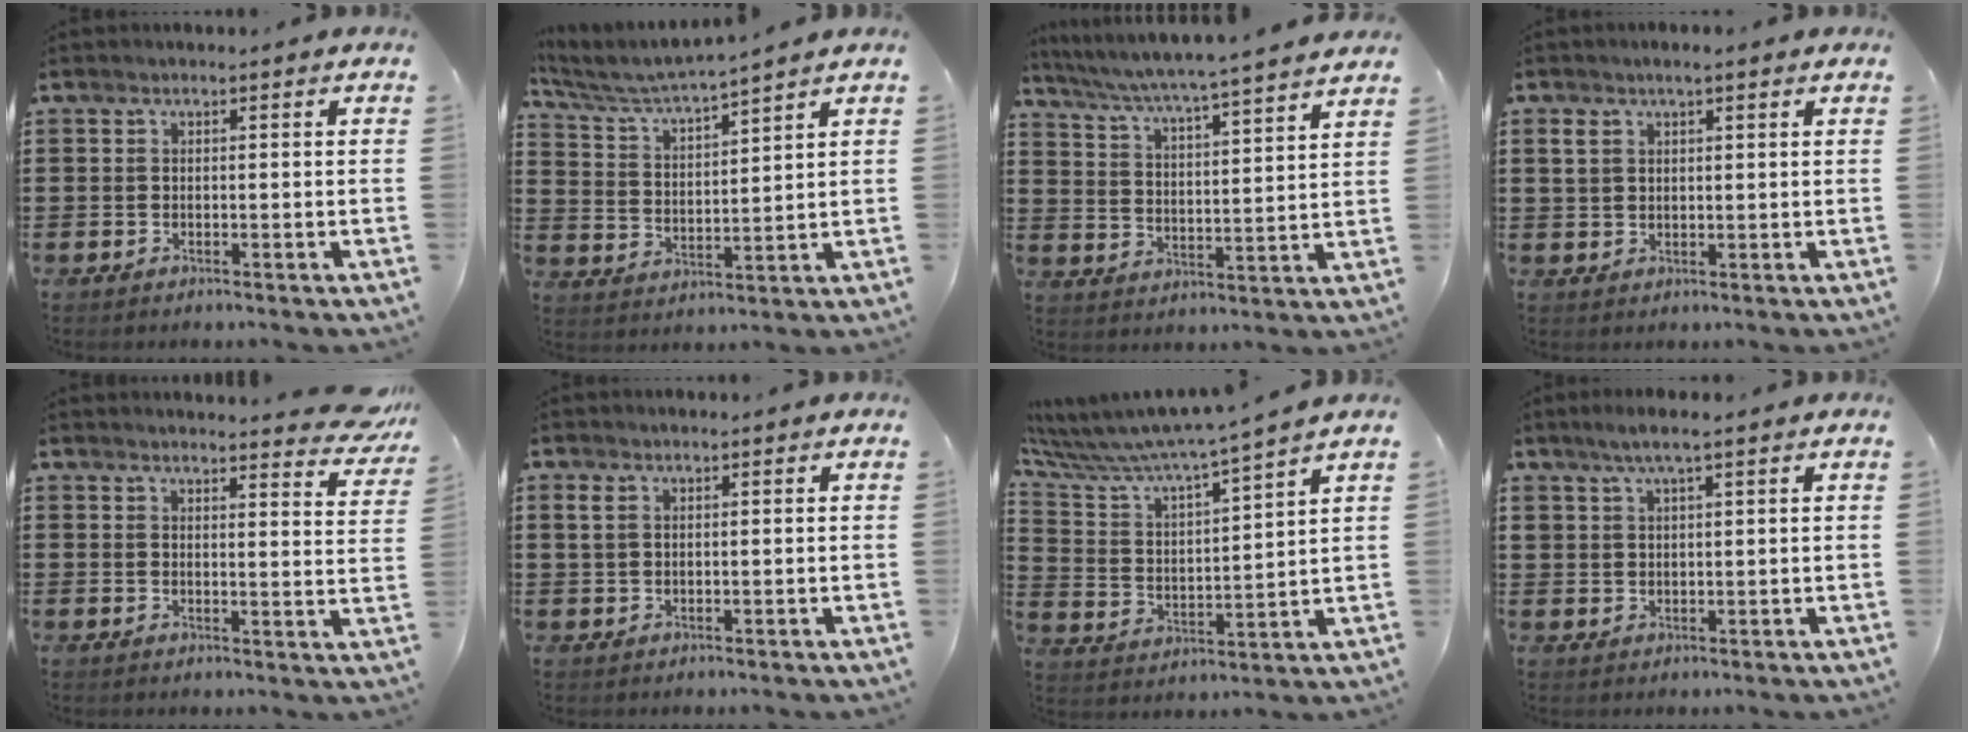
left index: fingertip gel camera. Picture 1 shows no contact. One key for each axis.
{"total": 4.4, "fx": 4.1, "fy": -0.4, "fz": 1.5, "tx": -0.052, "ty": -0.035, "tz": 0.065}
{"total": 4.4, "fx": 3.9, "fy": -1.0, "fz": 1.7, "tx": -0.054, "ty": -0.038, "tz": 0.057}
{"total": 2.5, "fx": 1.5, "fy": 1.1, "fz": 1.6, "tx": -0.034, "ty": 0.007, "tz": 0.027}
{"total": 4.2, "fx": 4.0, "fy": -0.1, "fz": 1.4, "tx": -0.026, "ty": -0.021, "tz": 0.069}
{"total": 1.6, "fx": 0.8, "fy": 0.9, "fz": 1.0, "tx": -0.025, "ty": 0.004, "tz": 0.016}
{"total": 6.4, "fx": 6.1, "fy": 0.1, "fz": 2.0, "tx": -0.072, "ty": -0.050, "tz": 0.099}
{"total": 3.3, "fx": 2.1, "fy": 0.9, "fz": 2.4, "tx": -0.049, "ty": 0.004, "tz": 0.037}